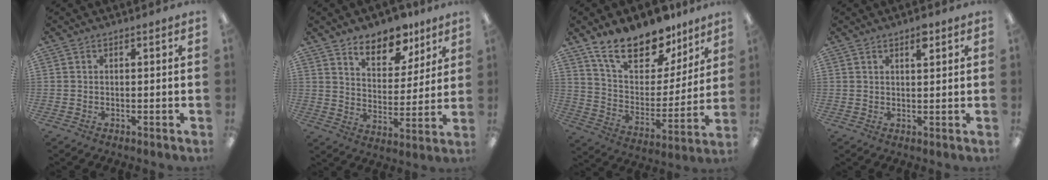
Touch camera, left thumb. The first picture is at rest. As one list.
[{"total": 10.9, "force": [8.8, 5.0, 4.0], "torque": [-0.057, -0.059, 0.157]}, {"total": 19.3, "force": [15.0, 8.6, 8.6], "torque": [-0.155, -0.096, 0.267]}, {"total": 3.2, "force": [2.3, 1.1, 2.0], "torque": [-0.019, -0.007, 0.035]}]